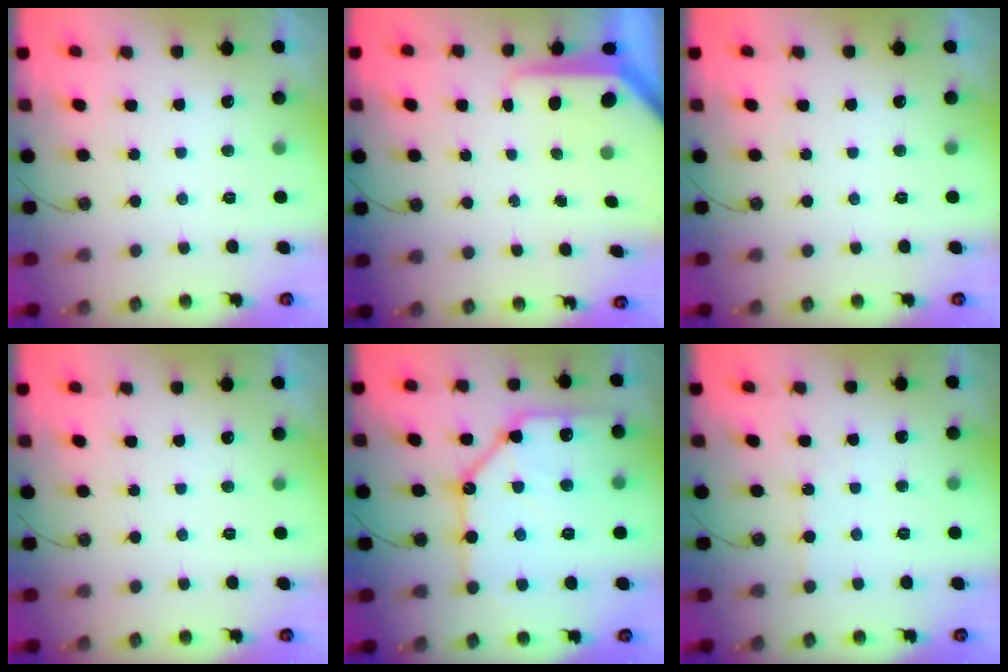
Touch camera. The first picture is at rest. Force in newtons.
{"total": 9.8, "press": 9.8, "slide": 0.7}
{"total": 0.0}
{"total": 0.0}
{"total": 19.4, "press": 19.3, "slide": 1.9}
{"total": 2.5, "press": 2.4, "slide": 0.5}